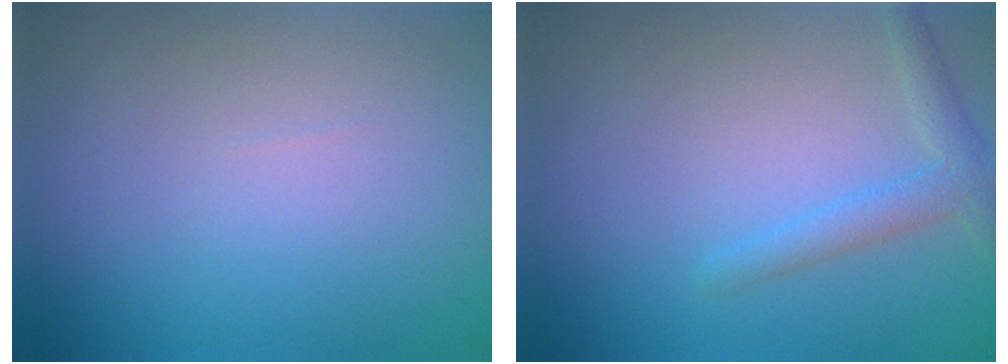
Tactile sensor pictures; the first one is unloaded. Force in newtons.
{"total": 2.2, "press": 2.2, "slide": 0.0}